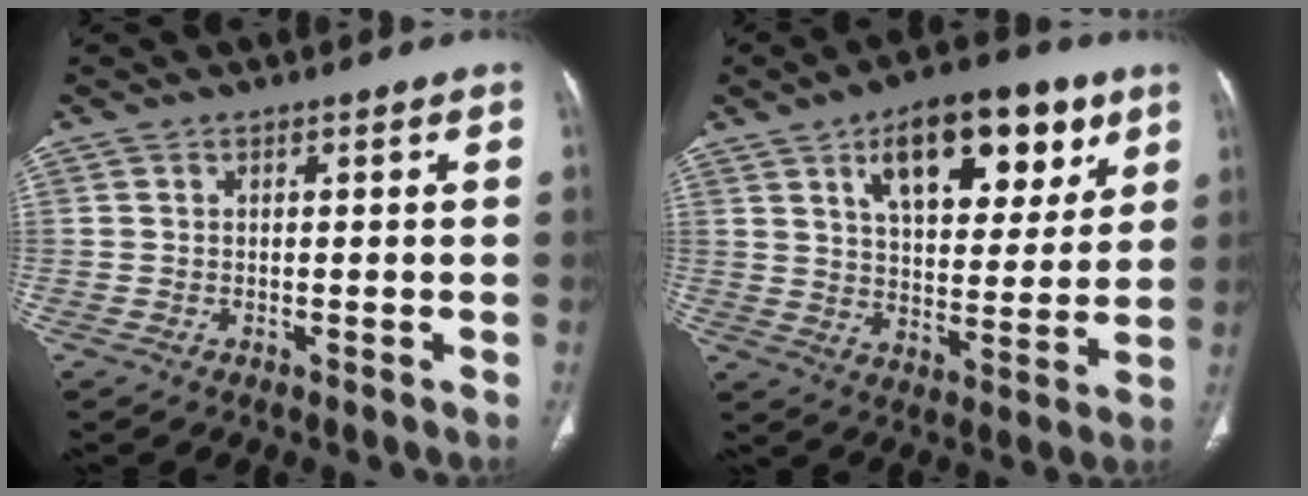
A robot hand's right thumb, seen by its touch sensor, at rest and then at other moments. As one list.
[{"total": 19.6, "force": [9.6, 9.6, 14.2], "torque": [-0.162, -0.028, 0.150]}]